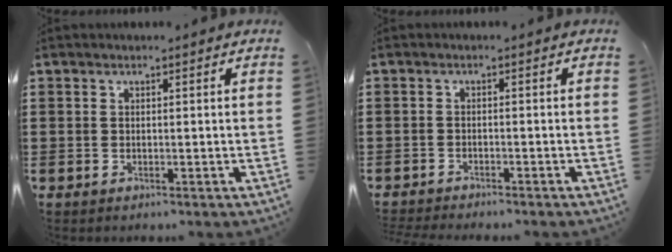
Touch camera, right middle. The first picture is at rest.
{"total": 1.3, "force": [-1.3, -0.1, 0.1], "torque": [-0.004, 0.001, -0.027]}